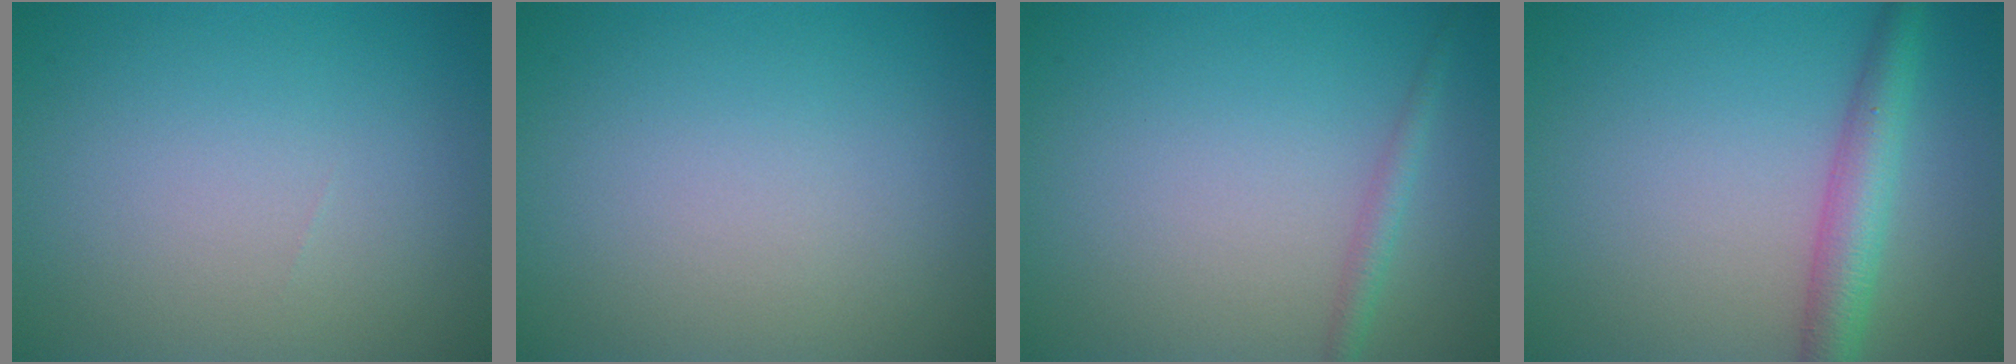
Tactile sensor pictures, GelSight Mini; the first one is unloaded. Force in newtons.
{"total": 0.0}
{"total": 1.5, "press": 1.5, "slide": 0.0}
{"total": 4.0, "press": 4.0, "slide": 0.1}